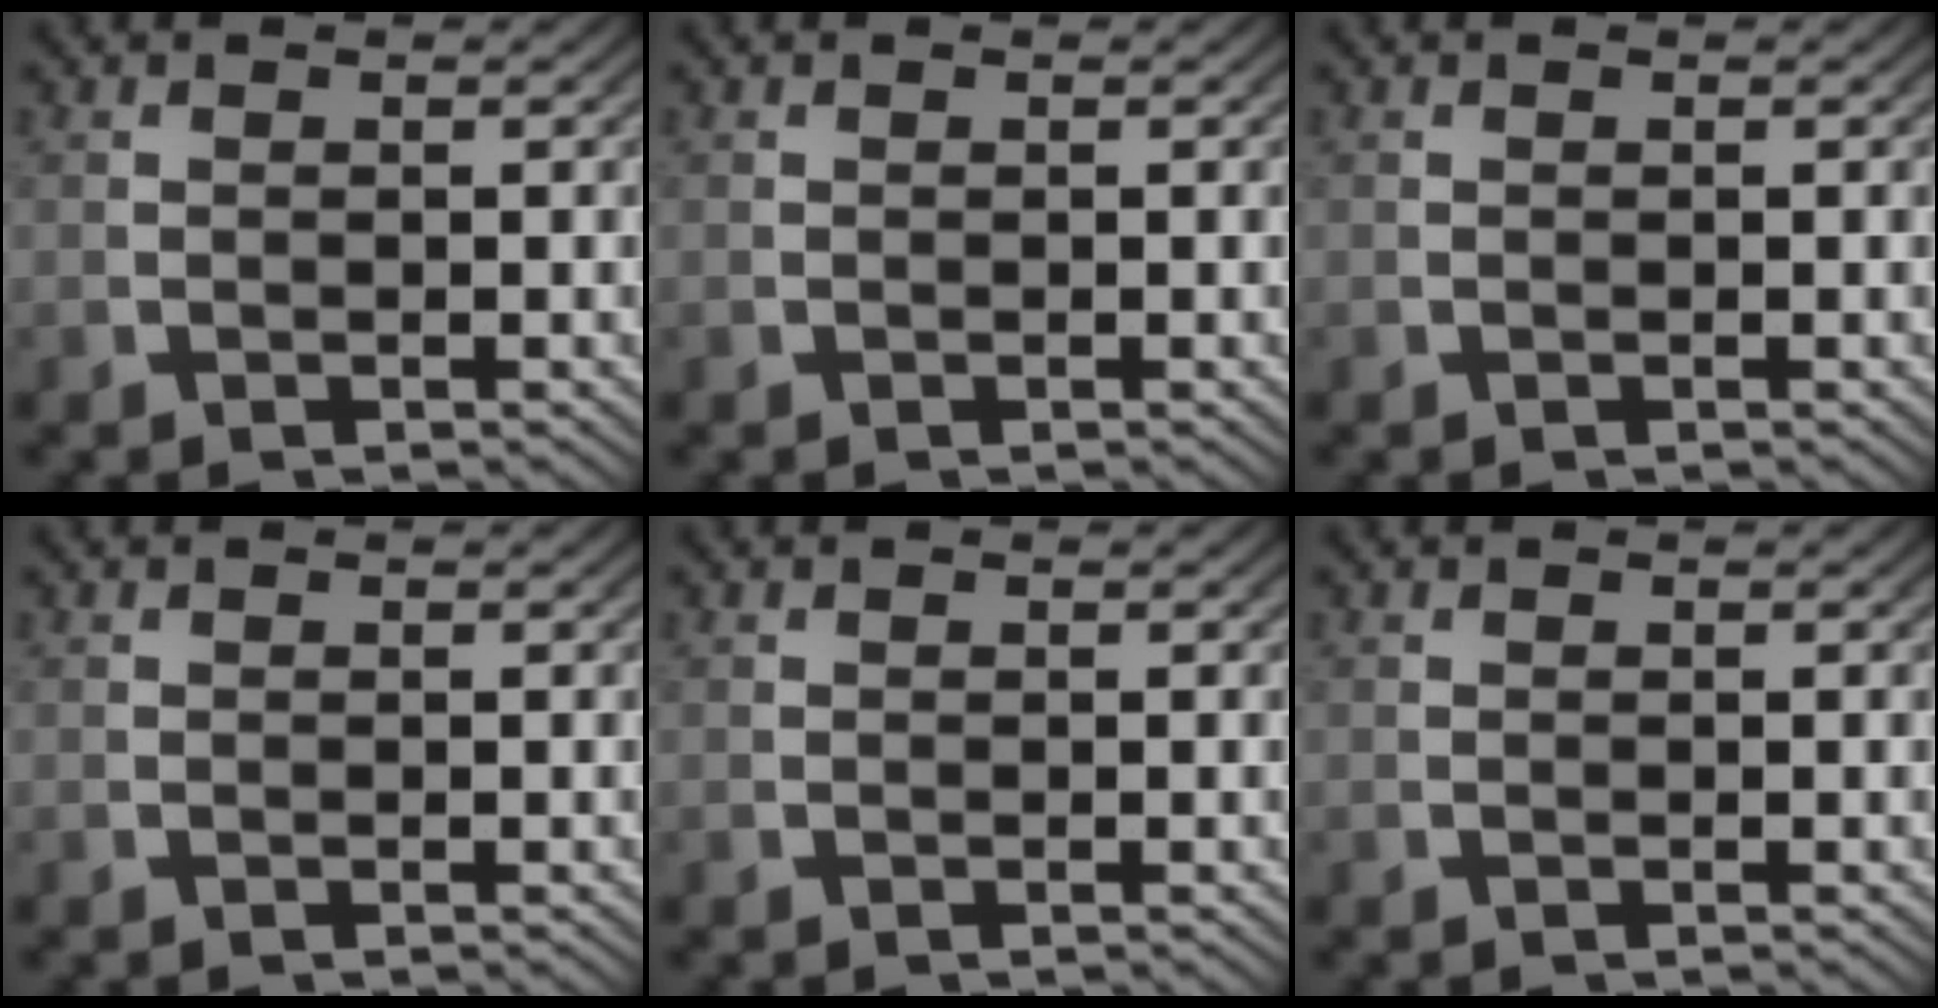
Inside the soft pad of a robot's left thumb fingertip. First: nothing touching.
{"total": 0.0}
{"total": 0.0}
{"total": 0.0}
{"total": 0.0}
{"total": 0.0}